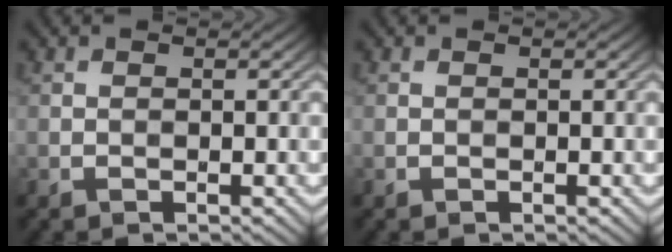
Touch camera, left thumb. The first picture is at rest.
{"total": 0.0}